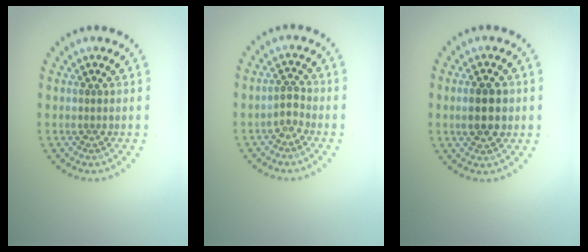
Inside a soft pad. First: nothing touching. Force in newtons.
{"total": 1.6, "press": 1.3, "slide": 1.0}
{"total": 3.7, "press": 3.7, "slide": 0.2}